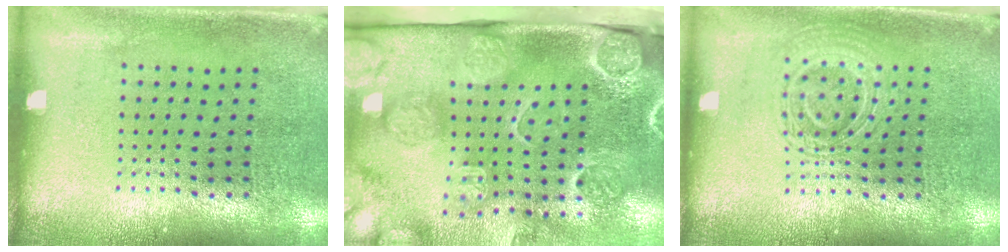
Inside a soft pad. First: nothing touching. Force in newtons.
{"total": 4.6, "press": 3.3, "slide": 3.2}
{"total": 2.7, "press": 2.6, "slide": 0.6}